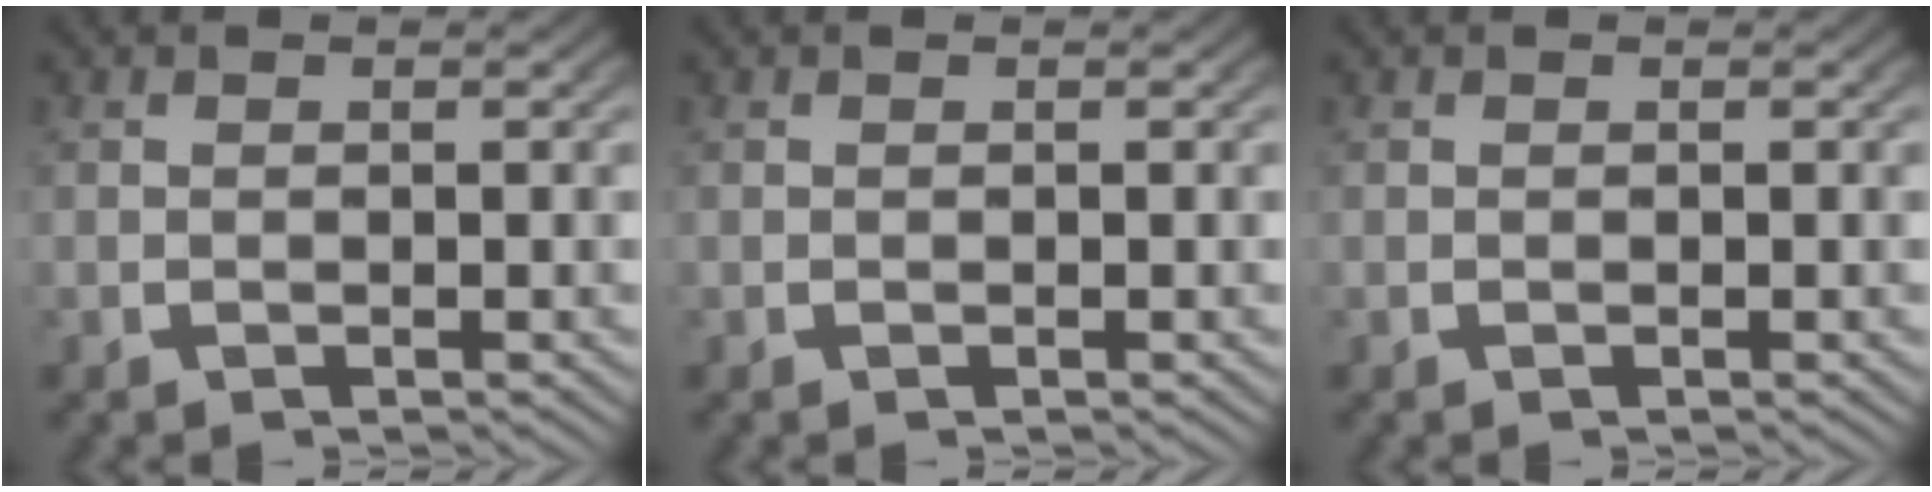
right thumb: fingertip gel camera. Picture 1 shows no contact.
{"total": 0.0}
{"total": 0.0}